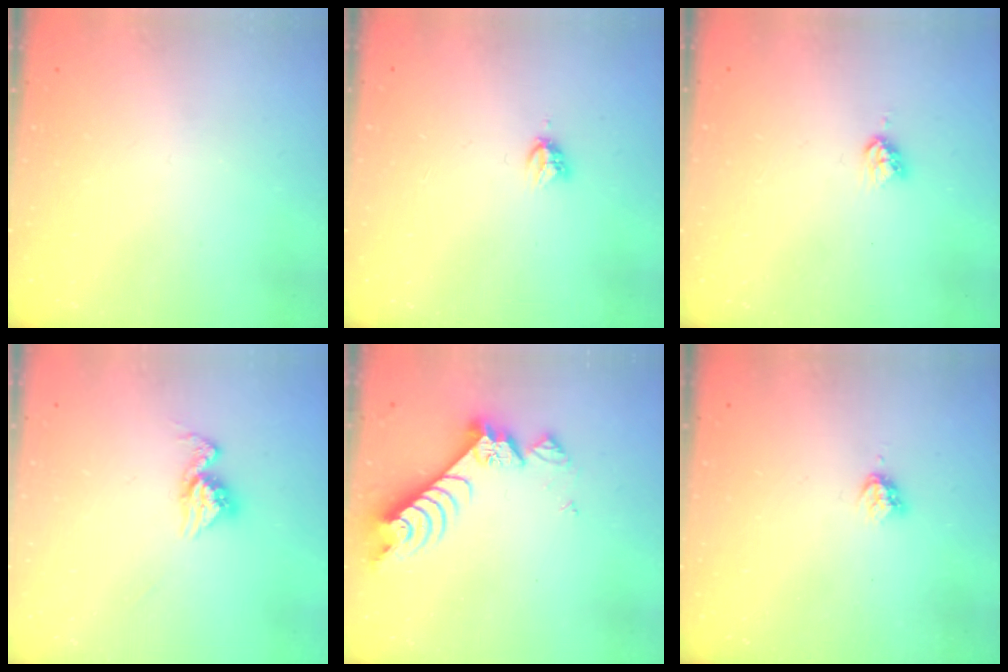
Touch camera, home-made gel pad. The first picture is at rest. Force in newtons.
{"total": 3.9, "press": 3.9, "slide": 0.4}
{"total": 4.4, "press": 4.3, "slide": 0.6}
{"total": 11.1, "press": 11.0, "slide": 0.9}
{"total": 8.5, "press": 8.4, "slide": 0.8}
{"total": 3.3, "press": 3.3, "slide": 0.4}